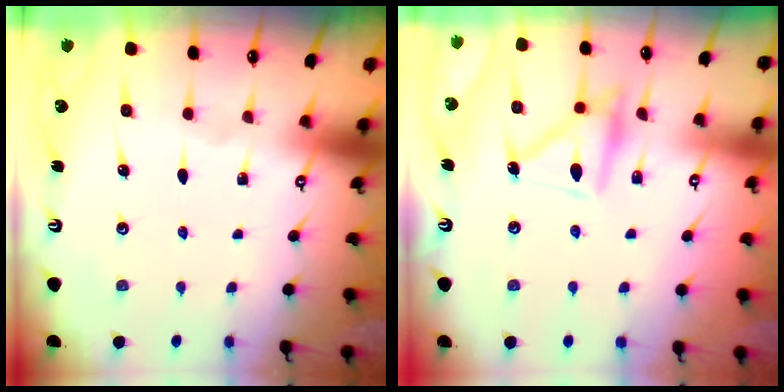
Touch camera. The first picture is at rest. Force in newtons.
{"total": 13.8, "press": 13.8, "slide": 1.2}